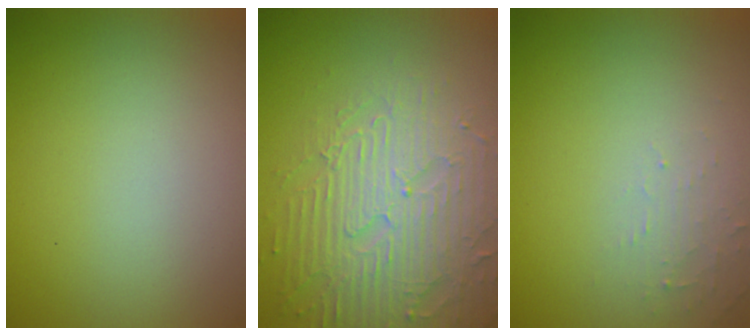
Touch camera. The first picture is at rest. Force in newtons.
{"total": 6.5, "press": 5.4, "slide": 3.6}
{"total": 1.2, "press": 1.2, "slide": 0.3}